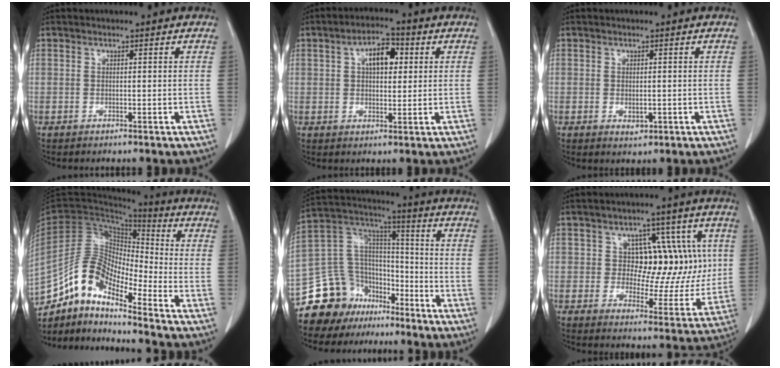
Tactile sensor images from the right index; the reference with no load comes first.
{"total": 6.9, "force": [1.9, 3.5, 5.7], "torque": [-0.100, 0.016, 0.032]}
{"total": 2.3, "force": [-0.6, 1.4, 1.8], "torque": [-0.029, -0.002, -0.001]}
{"total": 12.2, "force": [-9.4, 3.8, 6.8], "torque": [-0.137, 0.038, -0.175]}
{"total": 16.7, "force": [-12.1, 10.9, 3.6], "torque": [-0.082, 0.087, -0.210]}
{"total": 12.9, "force": [2.3, 7.6, 10.1], "torque": [-0.117, 0.030, 0.043]}